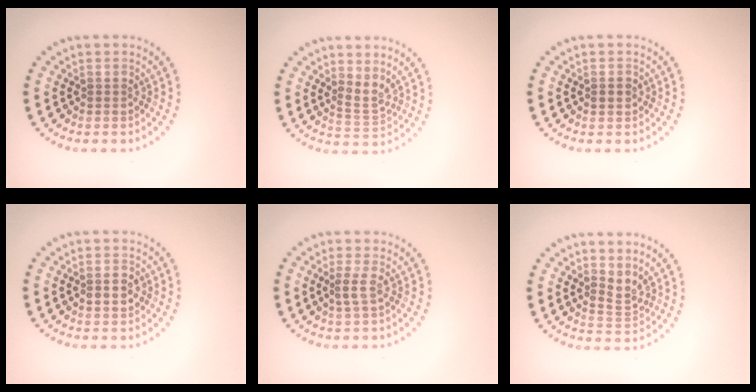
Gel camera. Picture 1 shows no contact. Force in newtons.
{"total": 2.0, "press": 1.4, "slide": 1.4}
{"total": 1.1, "press": 1.1, "slide": 0.1}
{"total": 2.2, "press": 2.1, "slide": 0.2}
{"total": 1.1, "press": 0.9, "slide": 0.7}
{"total": 2.1, "press": 1.4, "slide": 1.6}